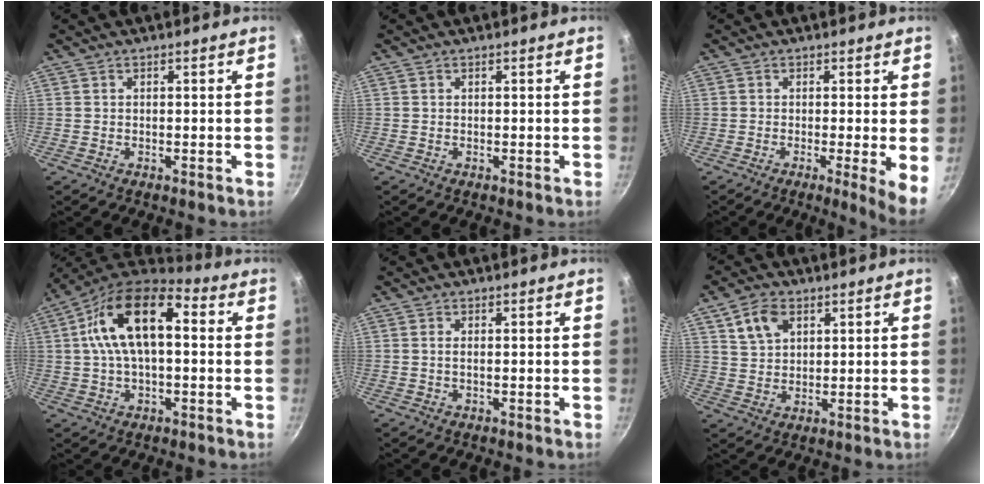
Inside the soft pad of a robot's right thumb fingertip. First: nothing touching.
{"total": 0.0}
{"total": 5.9, "force": [-0.8, 0.5, 5.9], "torque": [-0.075, -0.012, -0.012]}
{"total": 16.2, "force": [2.5, 8.5, 13.6], "torque": [-0.225, 0.030, 0.023]}
{"total": 0.8, "force": [0.1, 0.1, 0.8], "torque": [-0.018, -0.001, 0.000]}
{"total": 6.9, "force": [3.3, 4.5, 4.0], "torque": [-0.060, -0.004, 0.064]}